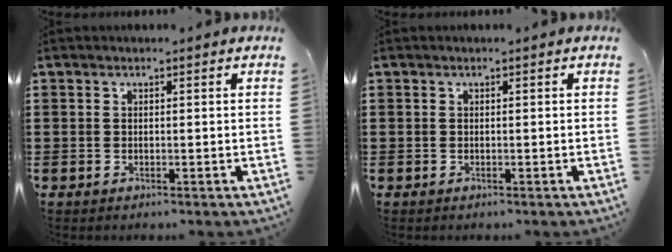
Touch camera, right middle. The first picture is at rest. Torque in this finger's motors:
{"motor_torque": [0.00, 0.00, 0.00, -0.01]}